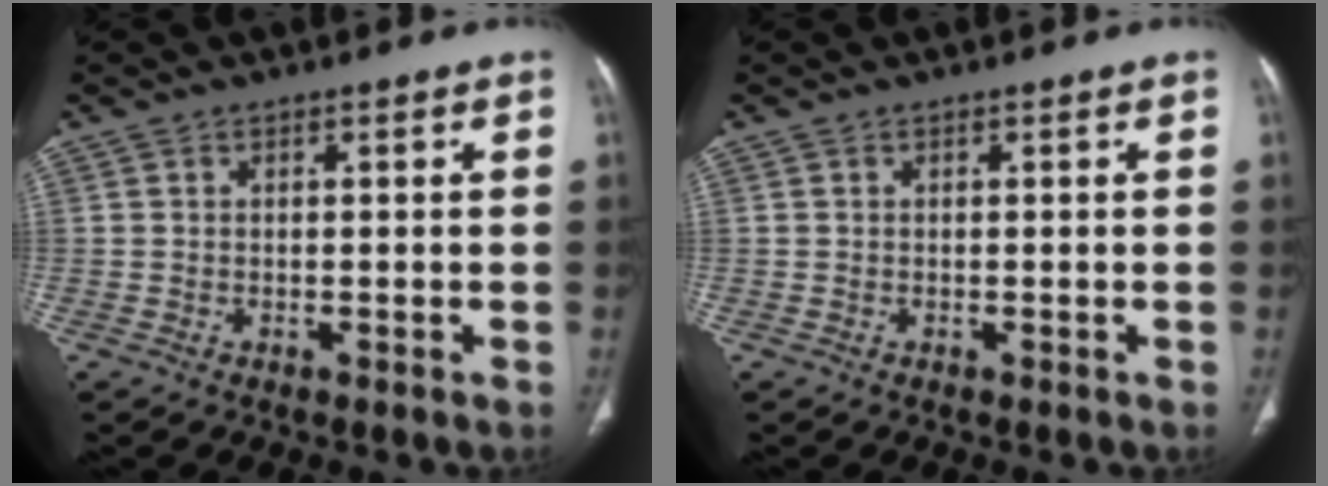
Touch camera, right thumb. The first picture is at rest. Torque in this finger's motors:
{"motor_torque": [0.04, 0.04, -0.06, -0.06, 0.00]}